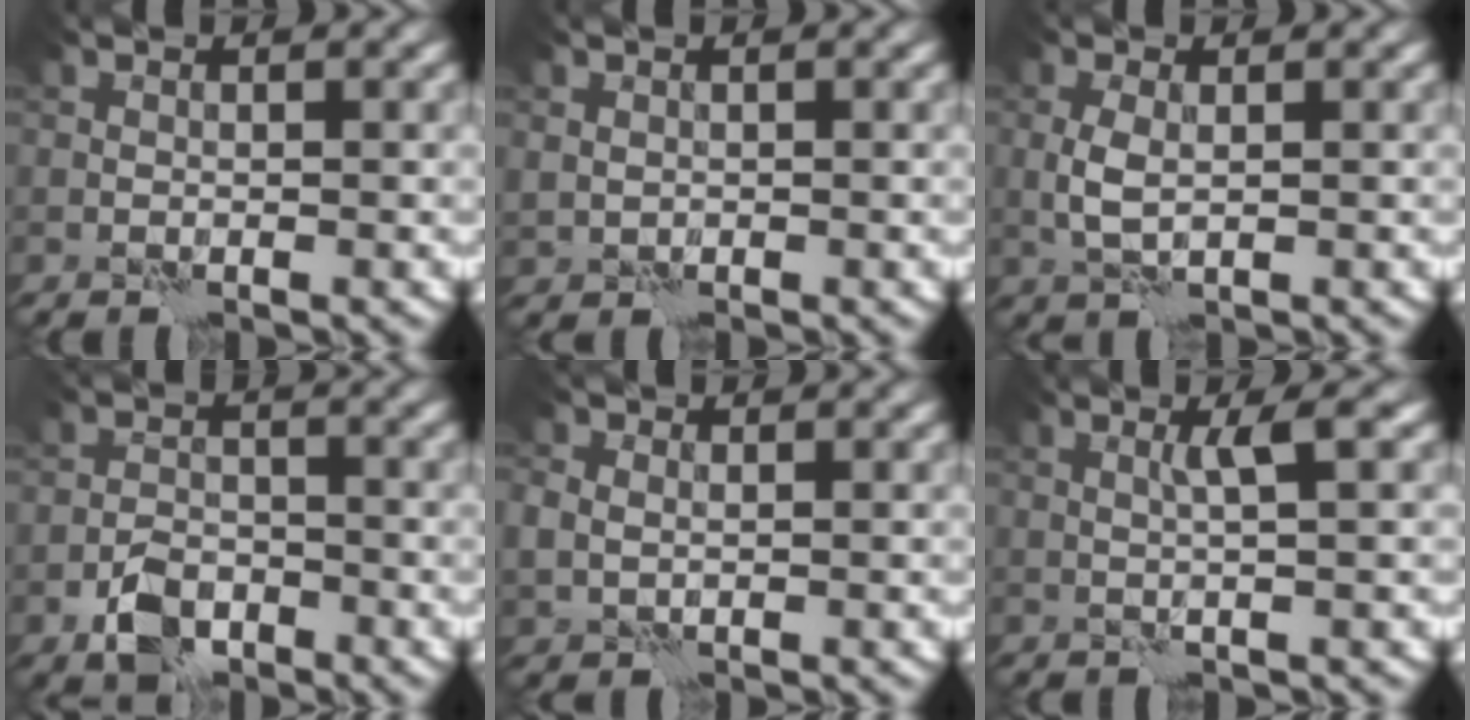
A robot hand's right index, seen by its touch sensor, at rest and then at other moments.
{"total": 0.9, "force": [0.5, 0.7, 0.1], "torque": [-0.002, 0.002, 0.012]}
{"total": 2.2, "force": [0.1, 1.2, 1.8], "torque": [-0.048, 0.002, 0.005]}
{"total": 3.9, "force": [-2.3, 2.3, 2.2], "torque": [-0.035, 0.000, -0.048]}
{"total": 2.2, "force": [0.6, 1.8, 1.1], "torque": [-0.030, 0.010, 0.005]}
{"total": 2.3, "force": [0.7, 0.2, 2.2], "torque": [-0.035, 0.005, 0.010]}